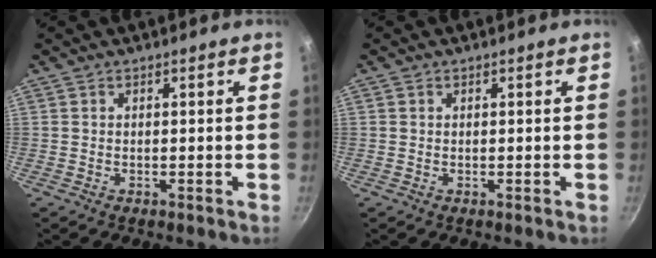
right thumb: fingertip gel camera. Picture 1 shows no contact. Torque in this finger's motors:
{"motor_torque": [0.15, 0.15, -0.38, 0.22, 0.00]}